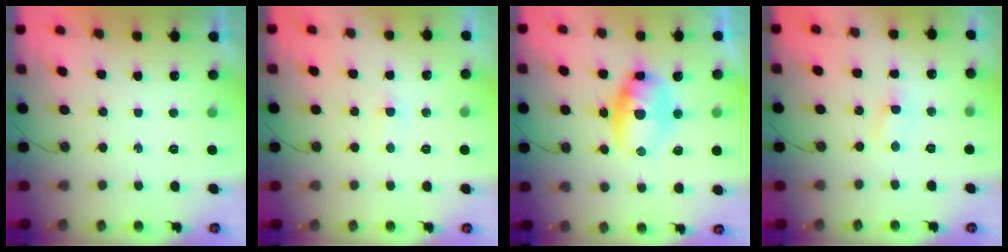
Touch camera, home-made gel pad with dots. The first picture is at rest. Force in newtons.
{"total": 1.7, "press": 1.7, "slide": 0.3}
{"total": 19.1, "press": 12.9, "slide": 14.1}
{"total": 3.4, "press": 3.3, "slide": 0.4}